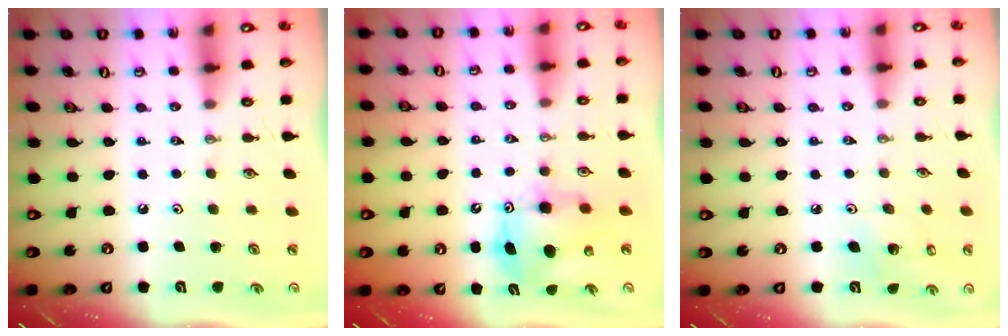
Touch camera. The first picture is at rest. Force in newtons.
{"total": 9.7, "press": 9.7, "slide": 0.6}
{"total": 3.7, "press": 3.5, "slide": 1.4}